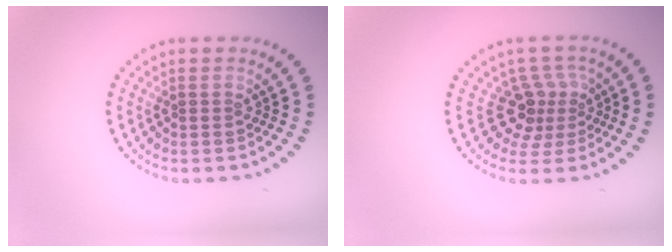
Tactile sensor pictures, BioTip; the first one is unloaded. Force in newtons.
{"total": 3.2, "press": 2.3, "slide": 2.2}